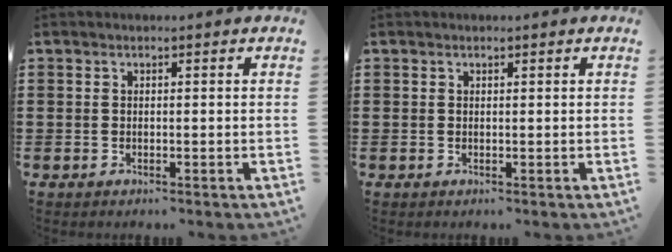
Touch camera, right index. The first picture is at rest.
{"total": 0.0}